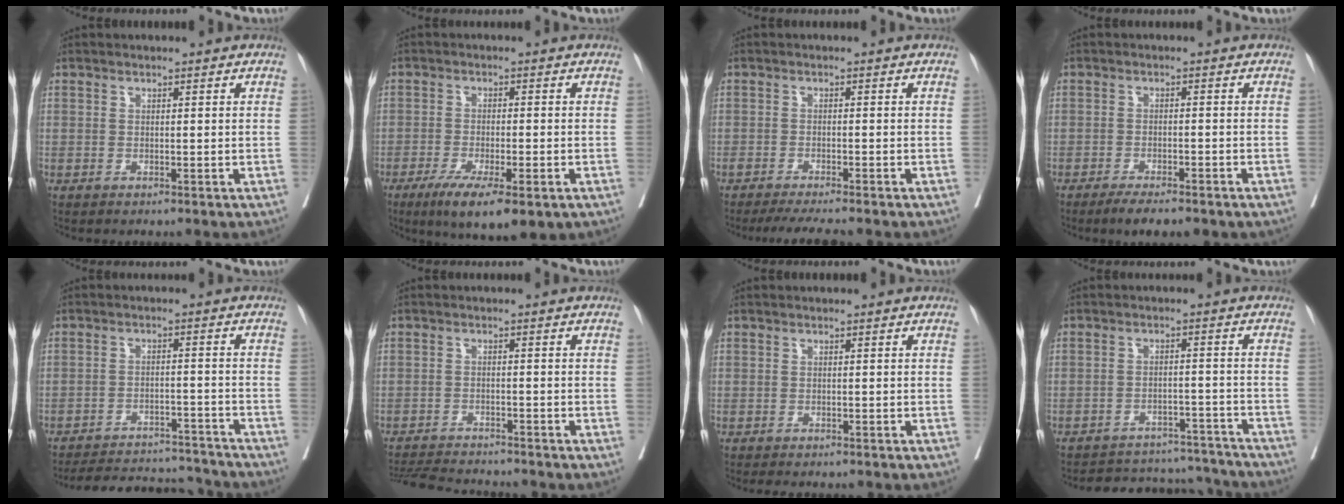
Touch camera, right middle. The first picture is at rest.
{"total": 10.6, "force": [-6.3, 2.5, 8.2], "torque": [-0.123, -0.021, -0.094]}
{"total": 5.7, "force": [-5.0, 0.1, 2.8], "torque": [-0.034, -0.014, -0.081]}
{"total": 5.7, "force": [-4.4, 1.4, 3.4], "torque": [-0.045, -0.006, -0.060]}
{"total": 14.7, "force": [-14.1, 2.7, 3.1], "torque": [-0.056, 0.013, -0.191]}
{"total": 7.9, "force": [-7.6, 0.3, 2.0], "torque": [-0.032, -0.007, -0.125]}
{"total": 2.3, "force": [-1.9, 0.9, 0.8], "torque": [-0.012, -0.006, -0.024]}
{"total": 14.9, "force": [-14.2, 3.8, 2.4], "torque": [-0.038, 0.022, -0.177]}